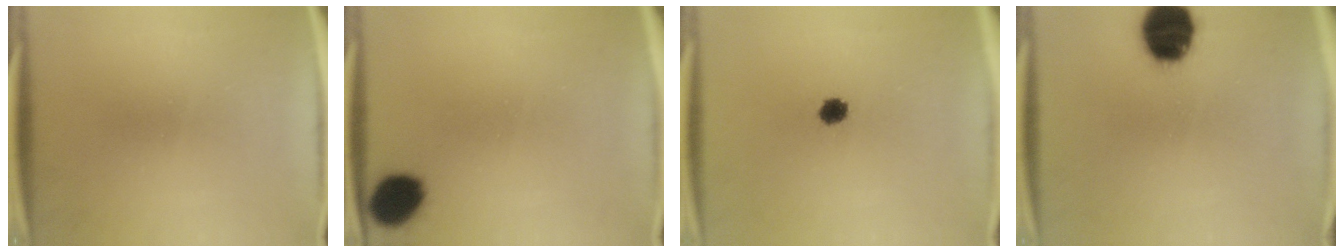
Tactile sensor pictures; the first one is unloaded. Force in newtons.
{"total": 10.4}
{"total": 3.0}
{"total": 14.1}